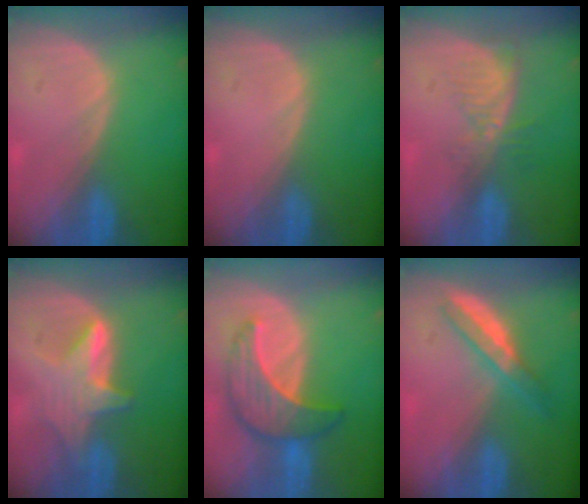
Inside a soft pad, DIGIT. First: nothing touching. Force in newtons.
{"total": 0.0}
{"total": 5.5, "press": 4.6, "slide": 3.0}
{"total": 6.0, "press": 6.0, "slide": 0.6}
{"total": 7.9, "press": 7.9, "slide": 0.4}
{"total": 5.2, "press": 4.6, "slide": 2.4}